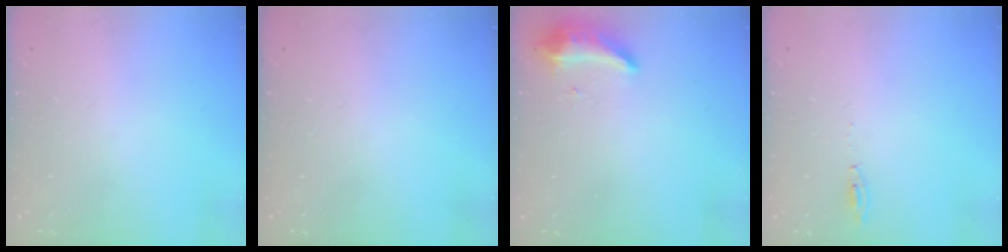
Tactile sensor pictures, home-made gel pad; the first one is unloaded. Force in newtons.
{"total": 0.9, "press": 0.0, "slide": 0.9}
{"total": 8.9, "press": 8.7, "slide": 1.7}
{"total": 3.8, "press": 3.8, "slide": 0.8}